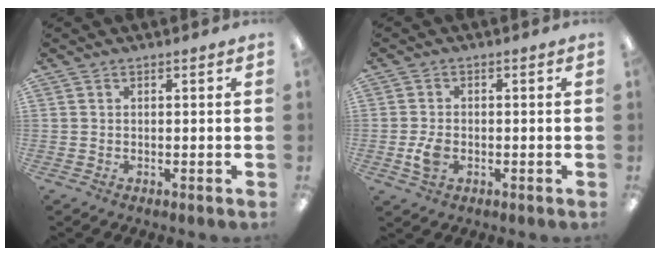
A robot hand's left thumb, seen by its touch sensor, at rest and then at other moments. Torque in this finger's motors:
{"motor_torque": [-0.27, 0.26, -0.02, -0.04, 0.01]}